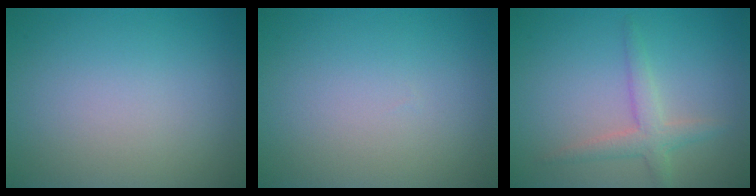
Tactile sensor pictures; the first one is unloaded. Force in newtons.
{"total": 0.0}
{"total": 2.5, "press": 2.5, "slide": 0.2}